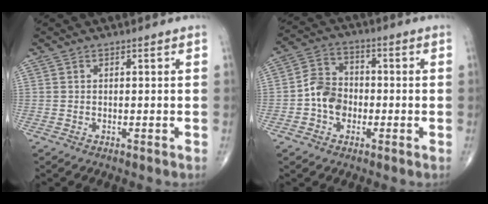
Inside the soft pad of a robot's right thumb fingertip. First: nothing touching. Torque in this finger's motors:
{"motor_torque": [1.00, 0.94, 0.87, -0.13, 0.05]}